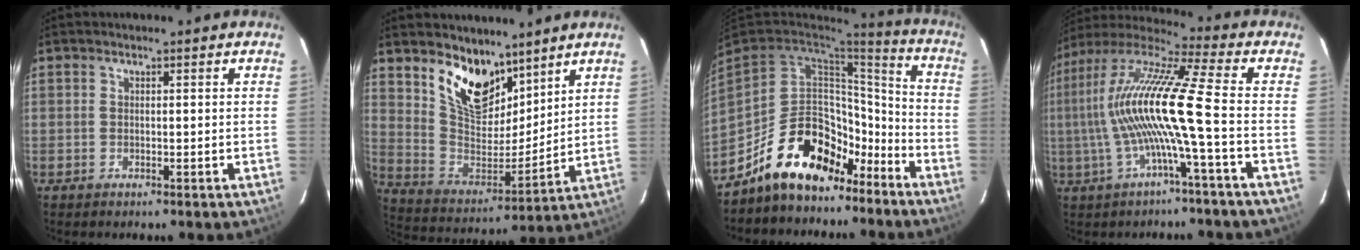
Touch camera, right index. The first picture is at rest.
{"total": 14.5, "force": [10.1, 7.1, 7.6], "torque": [-0.147, -0.009, 0.195]}
{"total": 19.7, "force": [-14.8, 8.7, 9.7], "torque": [-0.184, 0.036, -0.231]}
{"total": 15.9, "force": [-2.4, -0.7, 15.7], "torque": [-0.288, 0.000, -0.045]}